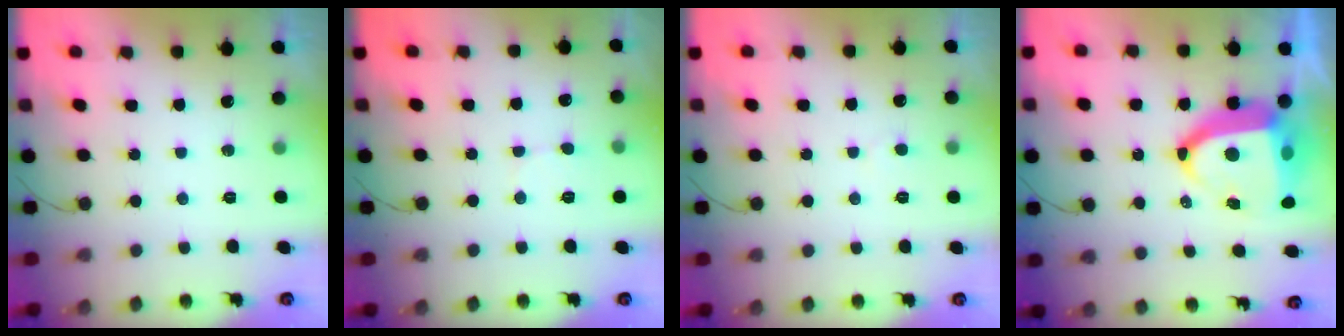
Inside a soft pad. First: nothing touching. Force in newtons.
{"total": 5.0, "press": 4.9, "slide": 0.5}
{"total": 2.7, "press": 2.7, "slide": 0.3}
{"total": 15.2, "press": 15.0, "slide": 2.2}